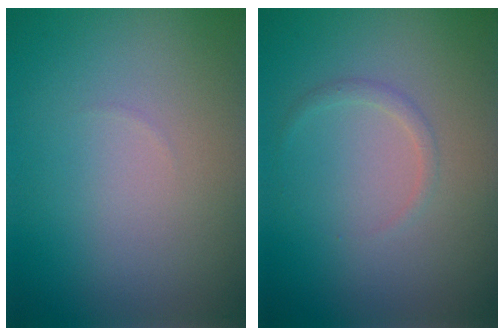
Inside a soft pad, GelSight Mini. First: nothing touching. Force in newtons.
{"total": 0.8, "press": 0.8, "slide": 0.0}